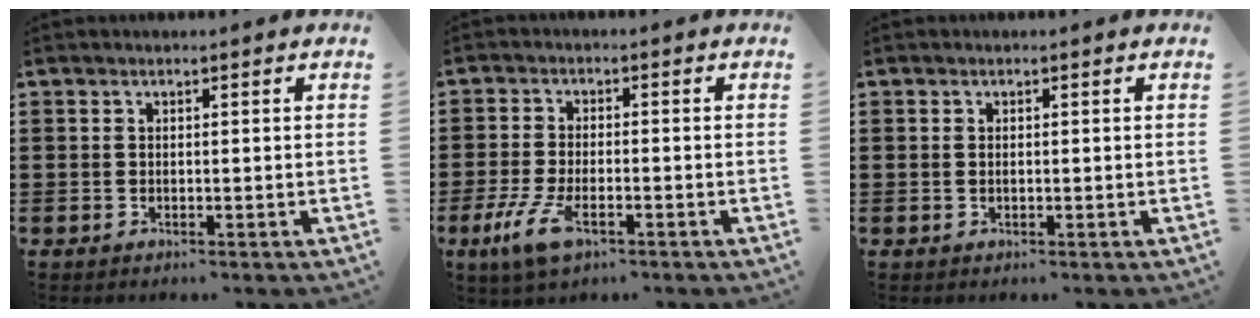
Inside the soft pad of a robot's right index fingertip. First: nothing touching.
{"total": 5.5, "force": [-2.7, 1.9, 4.4], "torque": [-0.113, -0.015, -0.055]}
{"total": 0.5, "force": [0.0, 0.2, 0.5], "torque": [-0.012, -0.001, 0.001]}